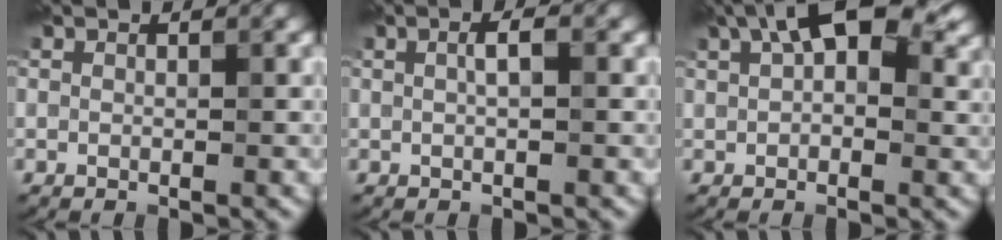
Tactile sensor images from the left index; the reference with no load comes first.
{"total": 1.3, "force": [0.2, 0.2, 1.3], "torque": [-0.024, 0.004, 0.004]}
{"total": 7.9, "force": [3.5, 4.1, 5.8], "torque": [-0.082, 0.018, 0.042]}